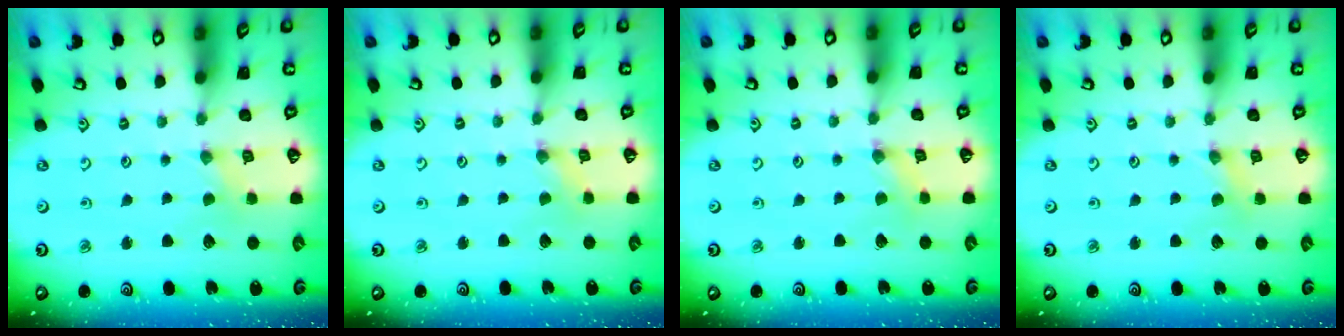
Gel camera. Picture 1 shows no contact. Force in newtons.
{"total": 0.7, "press": 0.7, "slide": 0.2}
{"total": 1.4, "press": 1.3, "slide": 0.3}
{"total": 1.0, "press": 1.0, "slide": 0.2}